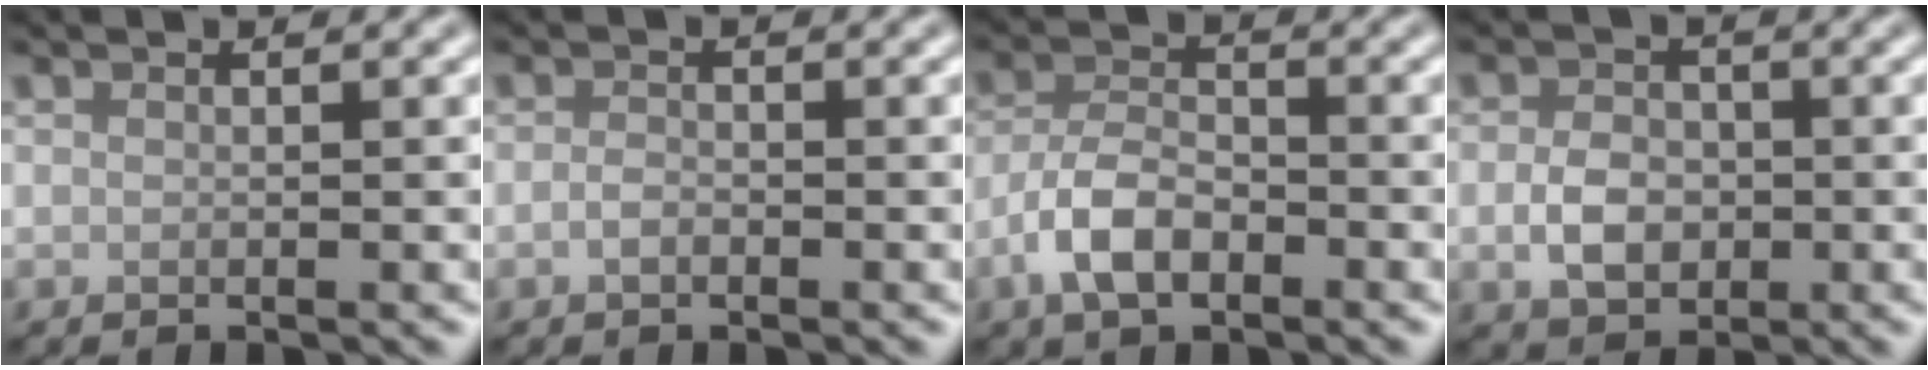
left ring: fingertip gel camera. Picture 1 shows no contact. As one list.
[{"total": 1.0, "force": [-0.5, 0.6, 0.7], "torque": [-0.017, -0.001, -0.012]}, {"total": 4.4, "force": [-2.3, 2.2, 3.0], "torque": [-0.053, 0.004, -0.052]}, {"total": 3.5, "force": [-0.6, 2.6, 2.2], "torque": [-0.043, -0.001, -0.015]}]